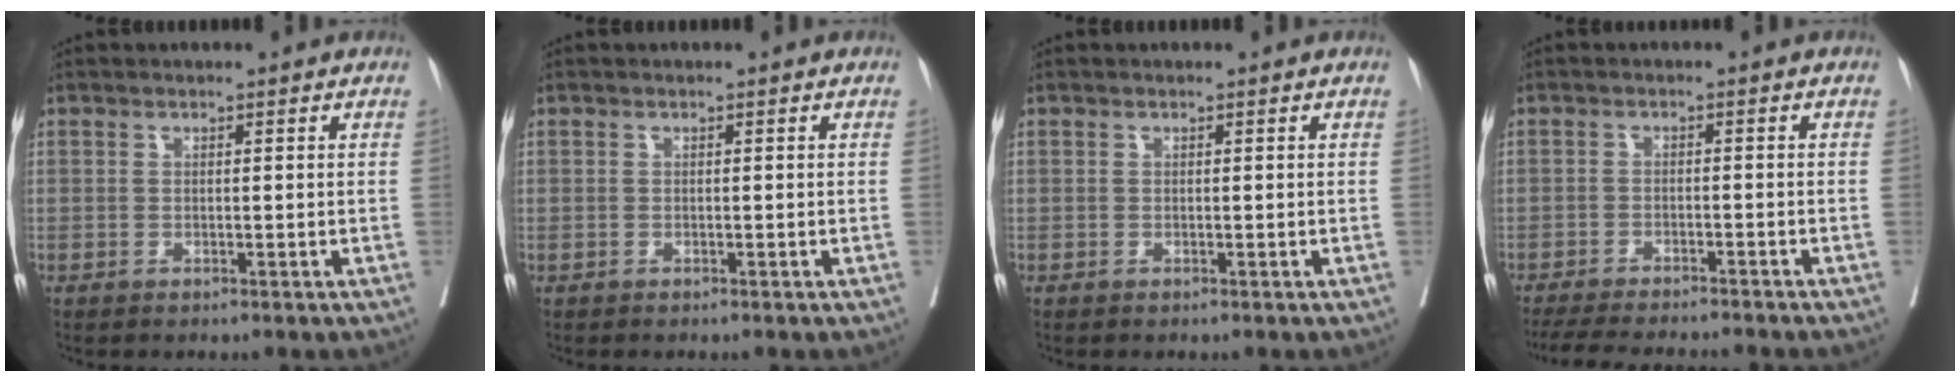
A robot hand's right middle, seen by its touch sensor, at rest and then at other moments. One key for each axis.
{"total": 0.0}
{"total": 0.0}
{"total": 13.3, "fx": -12.0, "fy": 1.6, "fz": 5.4, "tx": -0.084, "ty": -0.019, "tz": -0.165}